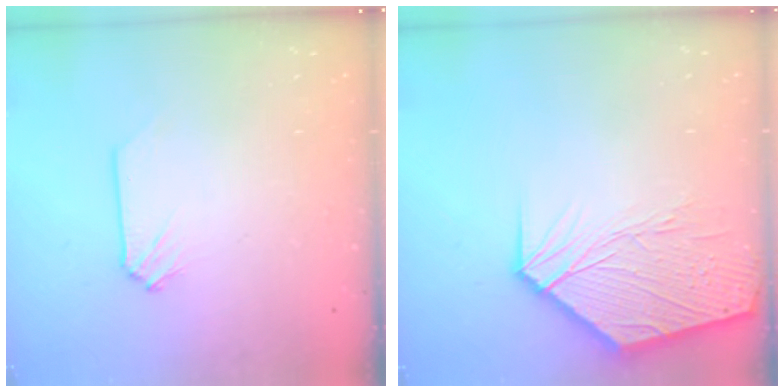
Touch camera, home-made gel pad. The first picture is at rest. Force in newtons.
{"total": 11.1, "press": 10.9, "slide": 1.8}